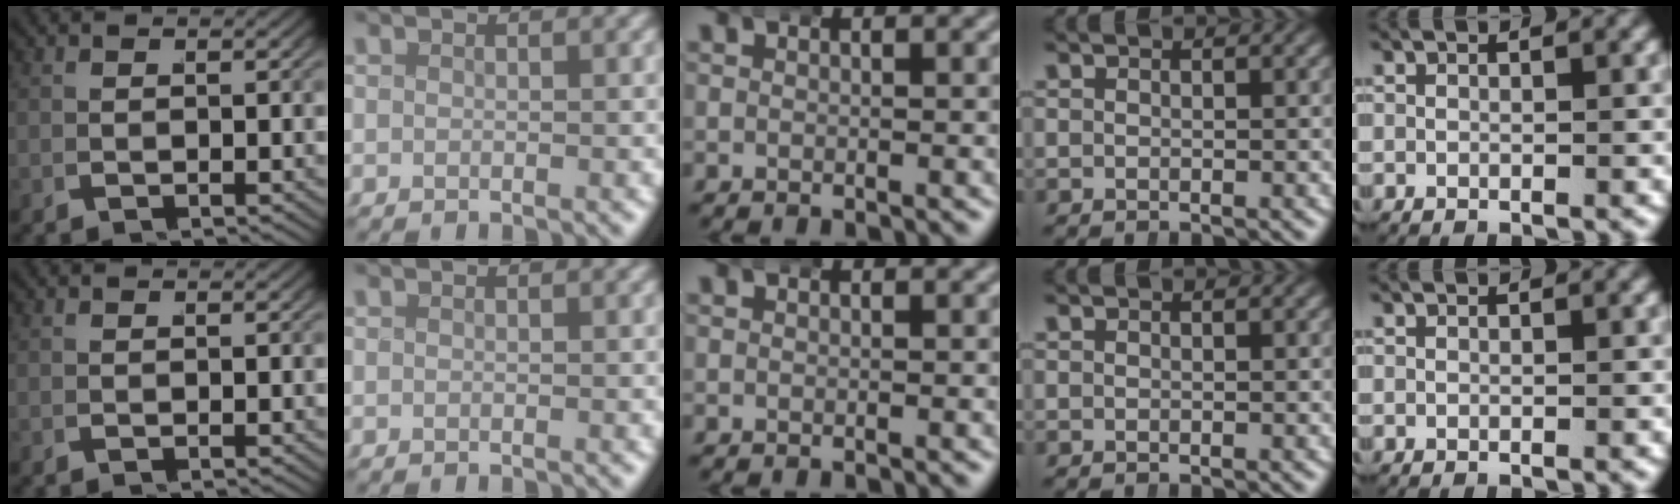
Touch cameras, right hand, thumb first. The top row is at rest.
{}